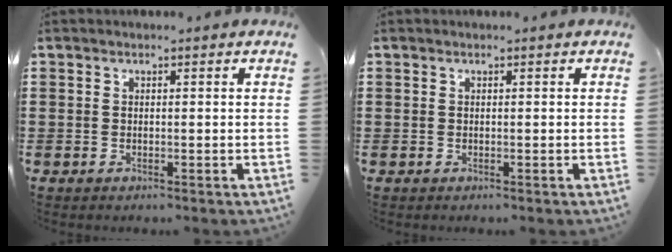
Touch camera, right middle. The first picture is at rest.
{"total": 0.0}